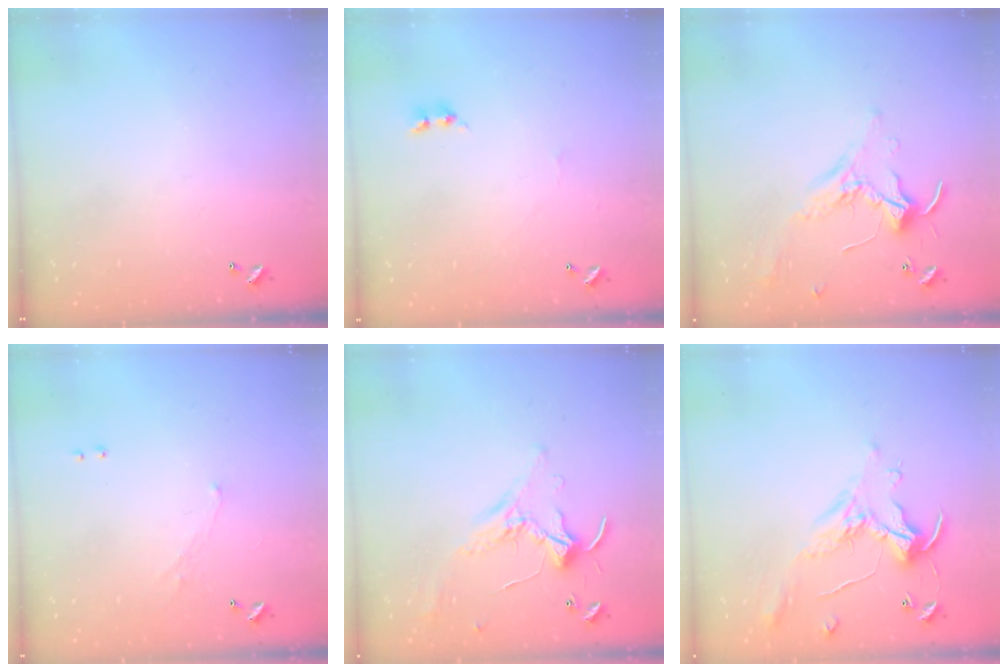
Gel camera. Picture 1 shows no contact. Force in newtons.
{"total": 1.7, "press": 1.6, "slide": 0.5}
{"total": 1.7, "press": 1.6, "slide": 0.2}
{"total": 0.8, "press": 0.6, "slide": 0.5}
{"total": 0.9, "press": 0.8, "slide": 0.4}
{"total": 1.1, "press": 0.8, "slide": 0.9}